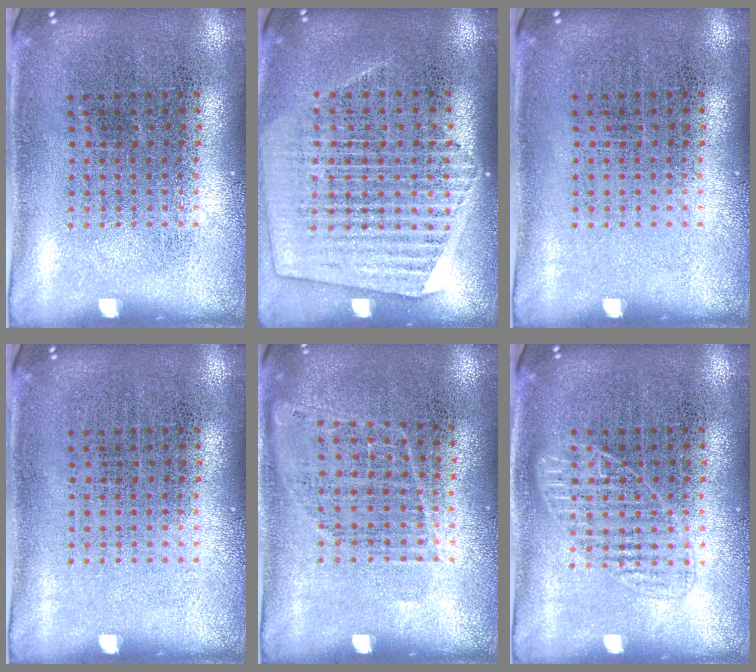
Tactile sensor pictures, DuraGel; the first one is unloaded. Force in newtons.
{"total": 1.6, "press": 1.4, "slide": 0.6}
{"total": 0.0}
{"total": 0.0}
{"total": 0.9, "press": 0.8, "slide": 0.4}
{"total": 1.8, "press": 1.7, "slide": 0.4}